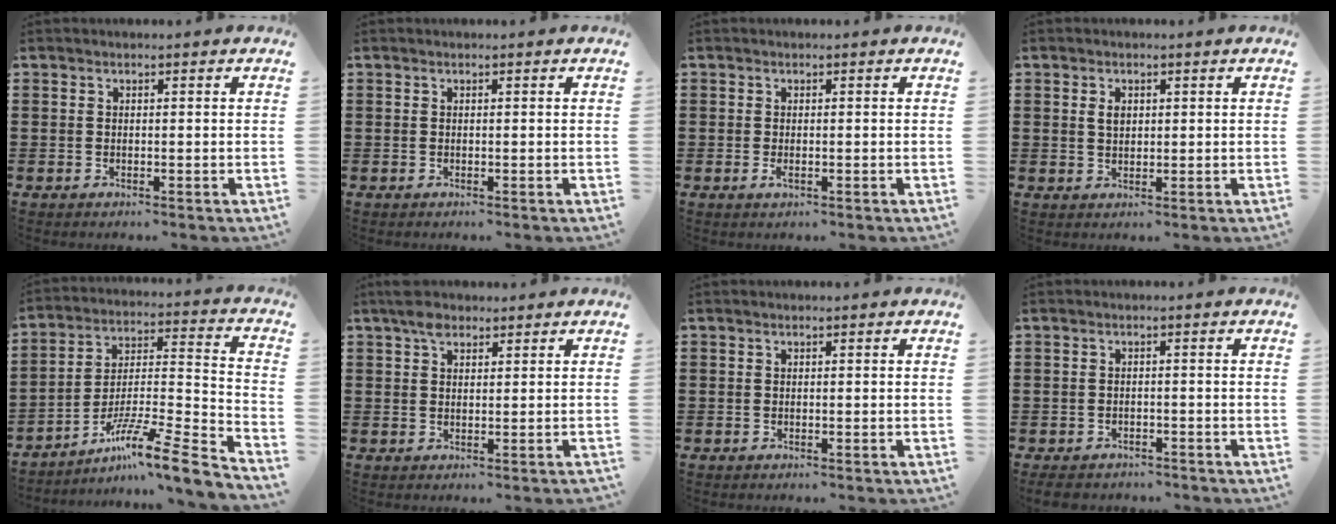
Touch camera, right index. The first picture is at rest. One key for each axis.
{"total": 0.0}
{"total": 1.1, "fx": -0.3, "fy": 0.3, "fz": 1.0, "tx": -0.027, "ty": -0.008, "tz": -0.007}
{"total": 2.0, "fx": 0.6, "fy": 1.2, "fz": 1.4, "tx": -0.032, "ty": 0.005, "tz": 0.011}
{"total": 10.5, "fx": -7.6, "fy": 0.7, "fz": 7.3, "tx": -0.119, "ty": 0.000, "tz": -0.147}
{"total": 2.9, "fx": 2.0, "fy": 1.4, "fz": 1.6, "tx": -0.037, "ty": 0.006, "tz": 0.036}
{"total": 0.0}
{"total": 1.8, "fx": -1.7, "fy": 0.4, "fz": 0.1, "tx": -0.015, "ty": -0.002, "tz": -0.040}